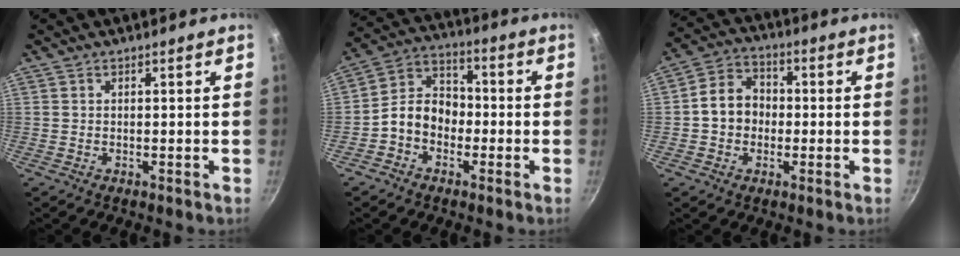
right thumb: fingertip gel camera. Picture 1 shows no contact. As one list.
[{"total": 9.0, "force": [-2.6, 7.0, 5.0], "torque": [-0.053, 0.043, -0.063]}, {"total": 8.7, "force": [-0.6, 7.2, 4.8], "torque": [-0.054, 0.024, -0.027]}]